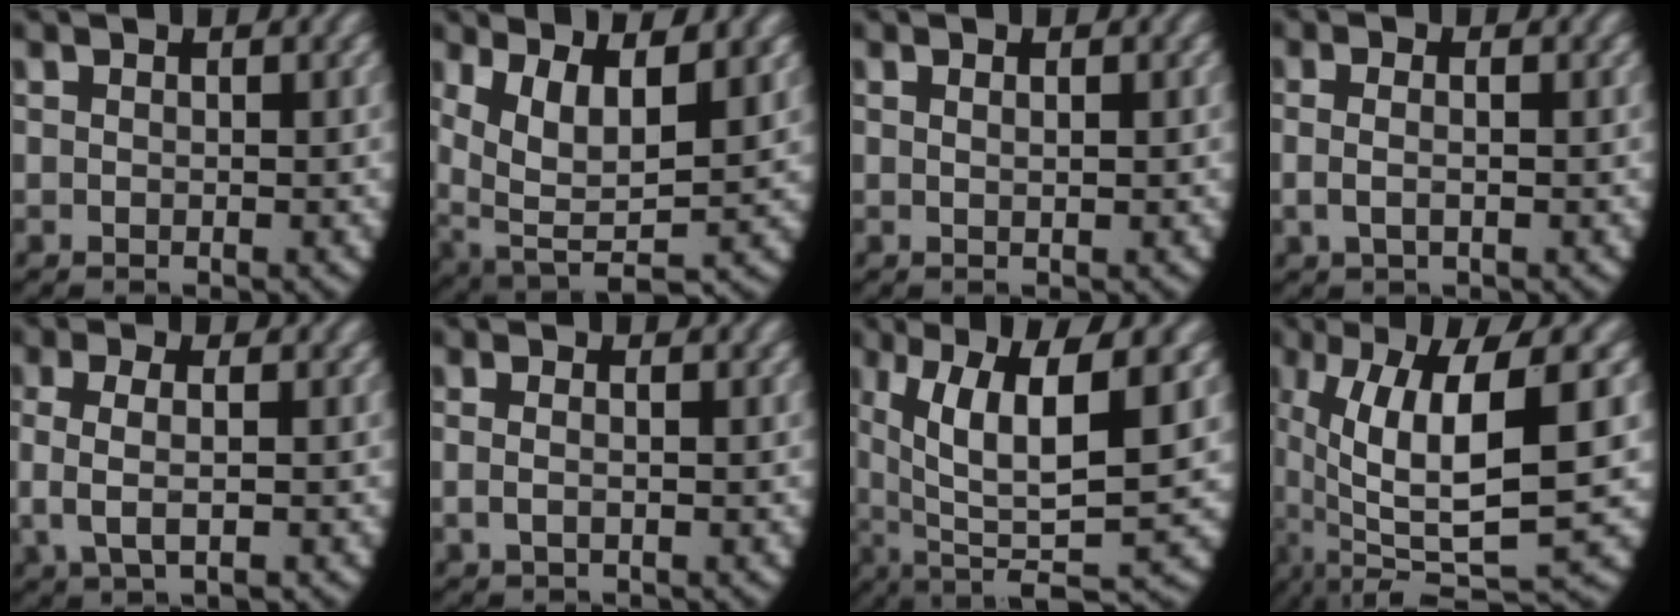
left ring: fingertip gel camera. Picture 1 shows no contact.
{"total": 9.4, "force": [0.0, 6.5, 6.8], "torque": [-0.161, -0.063, 0.031]}
{"total": 0.9, "force": [0.2, -0.4, 0.7], "torque": [-0.015, -0.004, 0.007]}
{"total": 1.7, "force": [-0.4, 0.6, 1.5], "torque": [-0.043, -0.007, 0.000]}
{"total": 4.2, "force": [0.4, 2.2, 3.6], "torque": [-0.081, -0.001, 0.011]}
{"total": 1.2, "force": [-0.4, 0.3, 1.1], "torque": [-0.033, -0.007, -0.001]}
{"total": 10.9, "force": [0.8, 4.9, 9.7], "torque": [-0.162, -0.018, 0.031]}
{"total": 10.9, "force": [-0.3, 4.8, 9.8], "torque": [-0.183, -0.020, 0.018]}